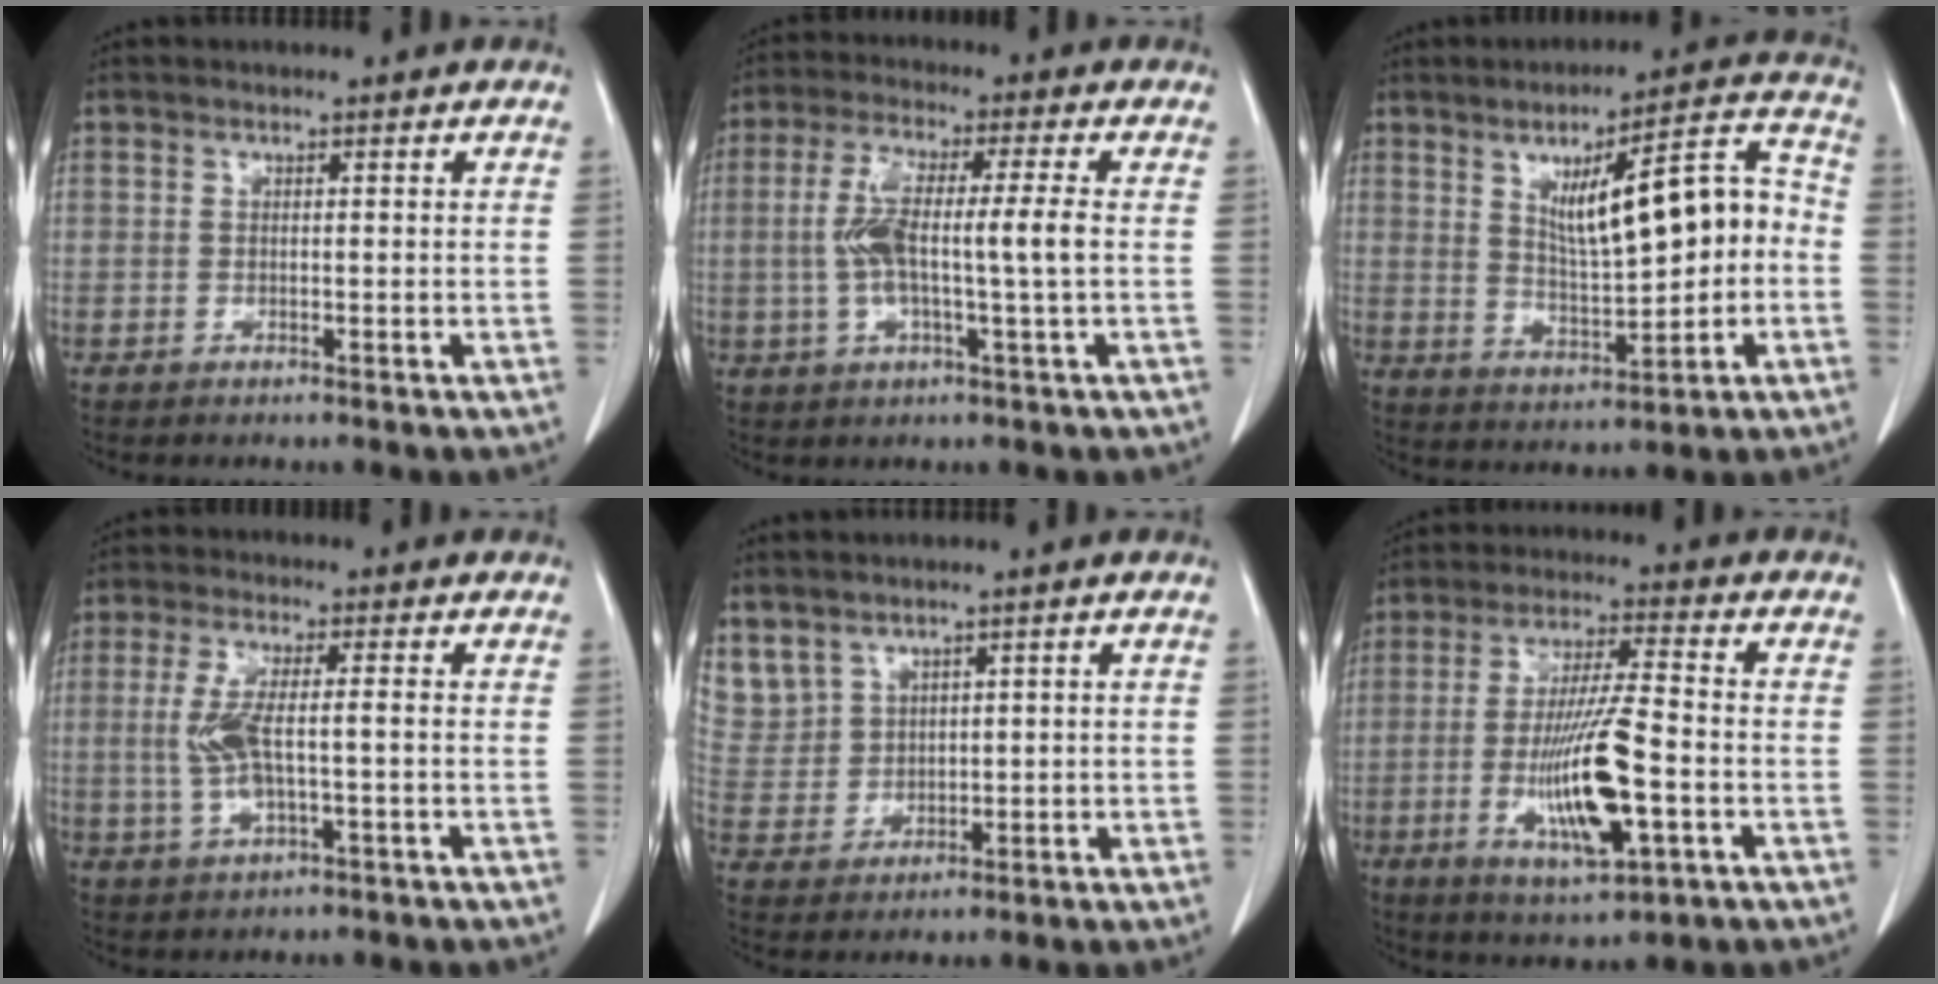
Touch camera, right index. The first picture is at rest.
{"total": 9.1, "force": [-0.2, 0.7, 9.1], "torque": [-0.182, 0.010, -0.007]}
{"total": 13.7, "force": [1.1, 3.5, 13.2], "torque": [-0.193, 0.032, 0.025]}
{"total": 6.2, "force": [-0.4, 1.3, 6.1], "torque": [-0.139, 0.001, -0.008]}
{"total": 10.0, "force": [6.0, 7.4, 2.9], "torque": [-0.101, 0.027, 0.150]}
{"total": 13.6, "force": [-3.3, 2.1, 13.0], "torque": [-0.249, -0.012, -0.054]}